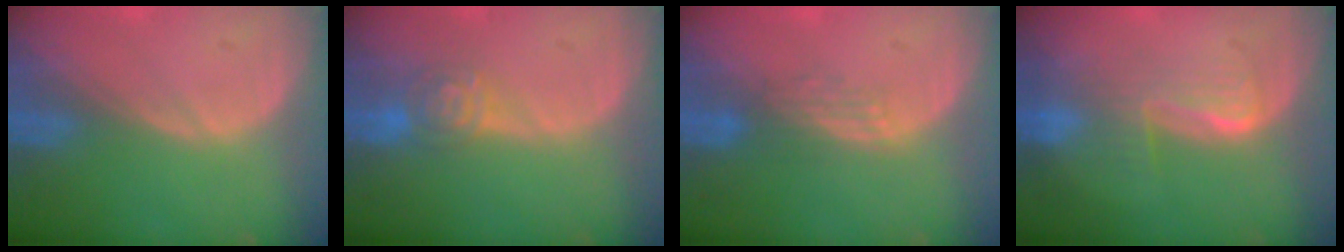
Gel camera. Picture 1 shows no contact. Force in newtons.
{"total": 4.7, "press": 4.2, "slide": 2.1}
{"total": 2.8, "press": 2.4, "slide": 1.4}
{"total": 4.5, "press": 4.5, "slide": 0.5}